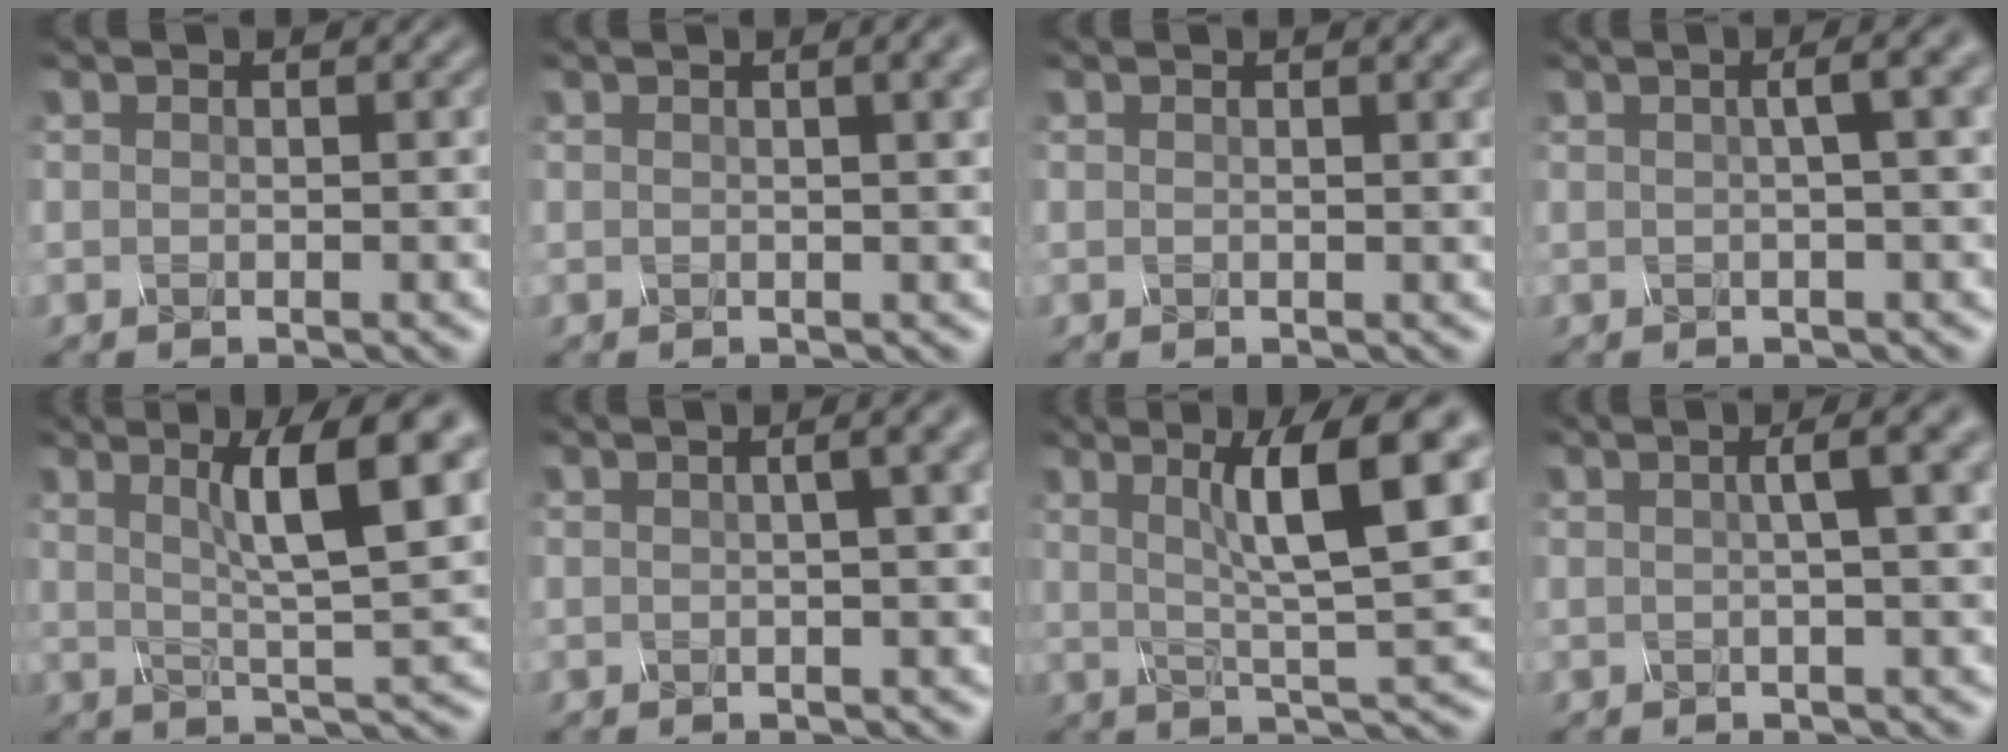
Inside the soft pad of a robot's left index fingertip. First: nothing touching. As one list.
[{"total": 6.6, "force": [3.0, 3.2, 5.0], "torque": [-0.029, 0.045, 0.015]}, {"total": 3.5, "force": [1.8, 1.5, 2.6], "torque": [-0.017, 0.018, 0.013]}, {"total": 6.0, "force": [1.8, 2.5, 5.1], "torque": [-0.036, 0.037, 0.000]}, {"total": 8.5, "force": [2.5, 1.6, 7.9], "torque": [-0.115, 0.006, 0.050]}, {"total": 7.9, "force": [2.9, 4.1, 6.1], "torque": [-0.033, 0.051, 0.012]}, {"total": 9.3, "force": [2.5, 1.7, 8.8], "torque": [-0.130, 0.005, 0.049]}, {"total": 5.5, "force": [1.5, 1.9, 4.9], "torque": [-0.044, 0.027, 0.005]}]